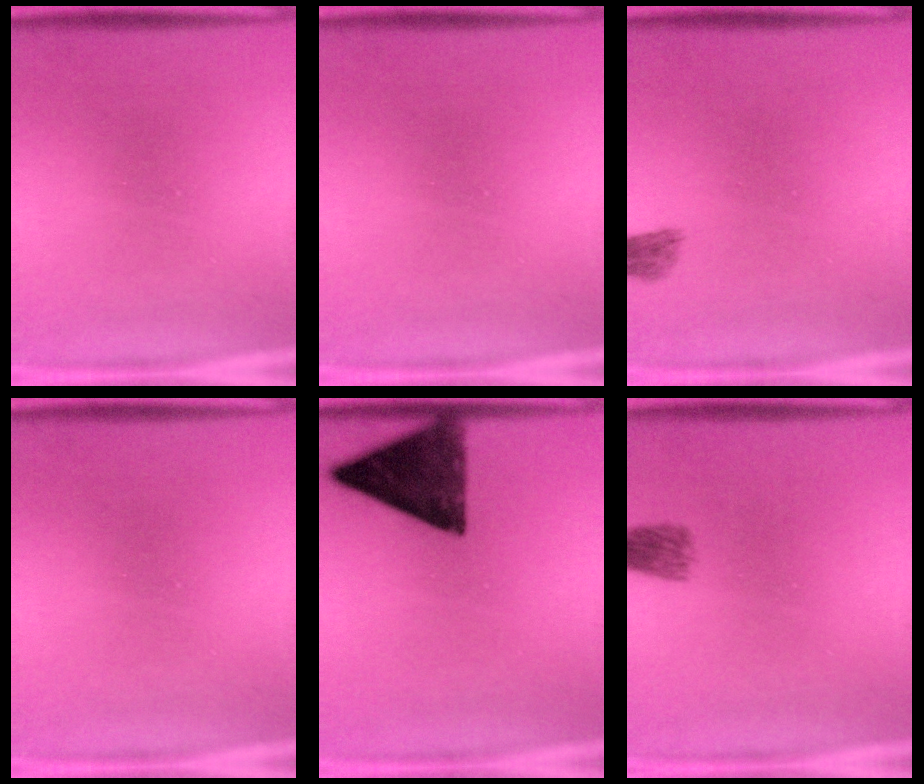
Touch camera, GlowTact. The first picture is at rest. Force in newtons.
{"total": 0.0}
{"total": 1.6}
{"total": 0.0}
{"total": 13.2}
{"total": 2.6}